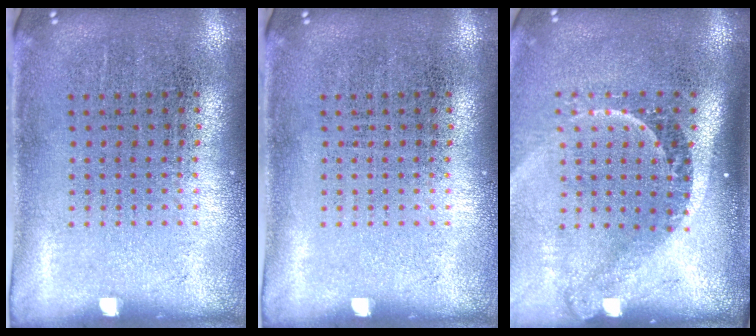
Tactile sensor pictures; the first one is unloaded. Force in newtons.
{"total": 0.0}
{"total": 2.3, "press": 1.5, "slide": 1.7}